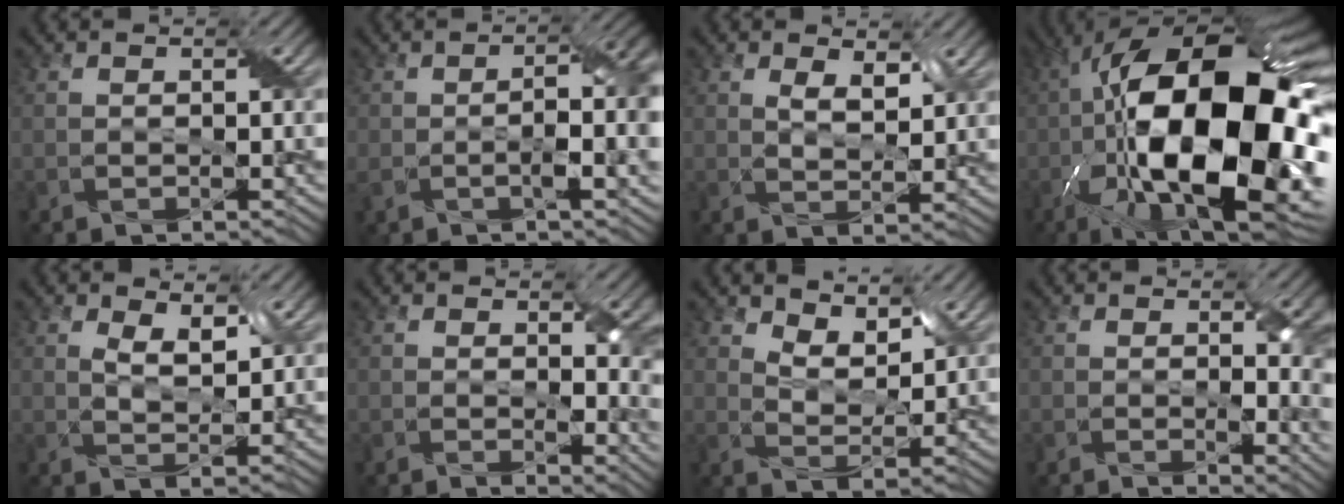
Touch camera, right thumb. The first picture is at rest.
{"total": 8.7, "force": [-1.8, 3.1, 7.9], "torque": [-0.145, -0.014, -0.032]}
{"total": 4.0, "force": [2.0, 1.9, 2.8], "torque": [-0.061, -0.006, 0.038]}
{"total": 22.7, "force": [-2.9, 10.7, 19.8], "torque": [-0.378, 0.009, -0.059]}
{"total": 4.9, "force": [2.5, 2.2, 3.6], "torque": [-0.074, -0.008, 0.045]}
{"total": 5.4, "force": [1.3, 2.5, 4.6], "torque": [-0.061, -0.014, 0.030]}
{"total": 6.6, "force": [4.6, 2.9, 3.6], "torque": [-0.074, -0.005, 0.078]}
{"total": 5.4, "force": [0.5, 1.9, 5.0], "torque": [-0.068, -0.008, 0.016]}